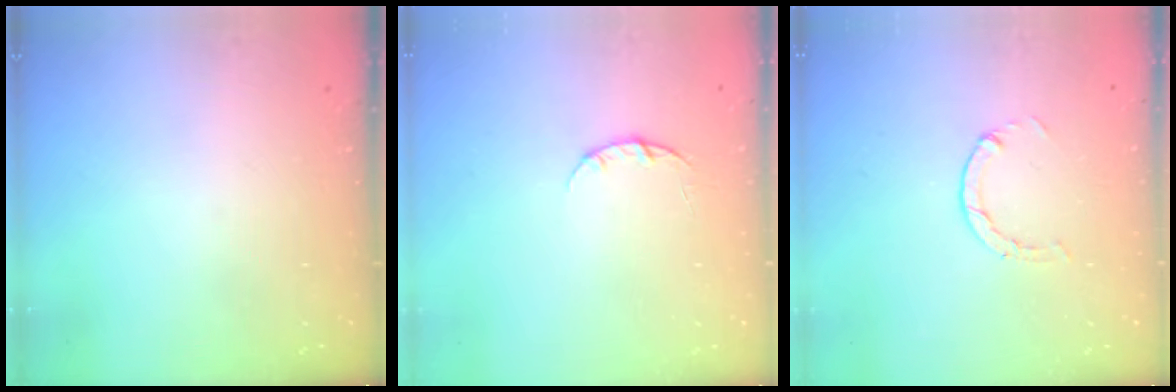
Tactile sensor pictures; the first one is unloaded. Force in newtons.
{"total": 3.2, "press": 3.2, "slide": 0.3}
{"total": 0.6, "press": 0.6, "slide": 0.2}